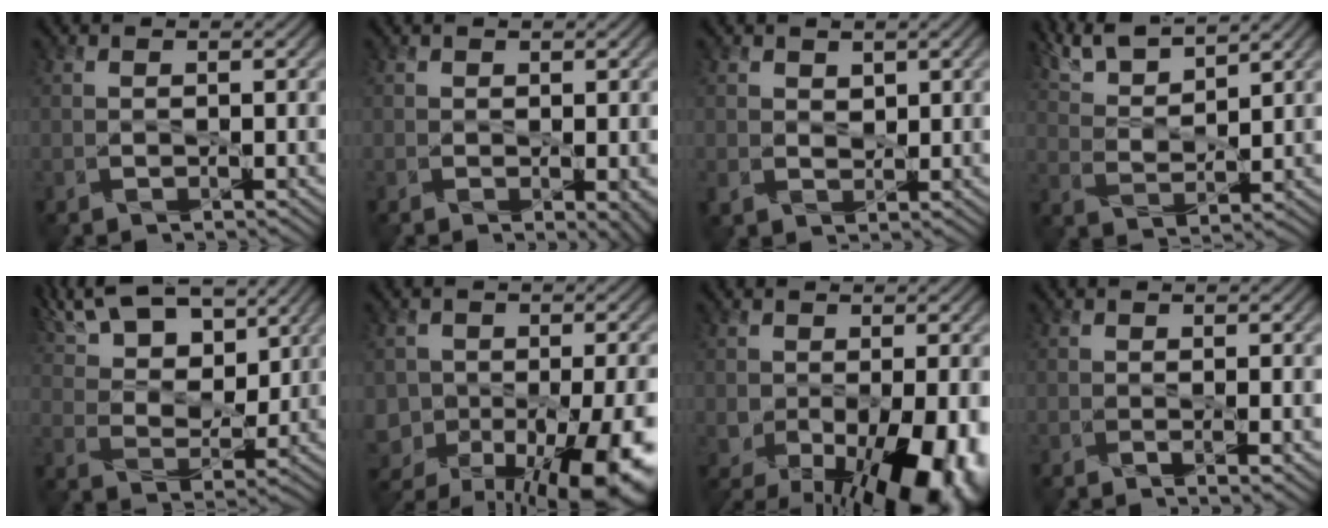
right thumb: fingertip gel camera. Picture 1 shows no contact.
{"total": 1.7, "force": [-0.2, 0.9, 1.5], "torque": [-0.017, -0.006, -0.001]}
{"total": 2.3, "force": [1.0, 1.8, 0.9], "torque": [-0.028, -0.006, 0.019]}
{"total": 7.0, "force": [5.9, 1.6, 3.4], "torque": [-0.086, 0.009, 0.117]}
{"total": 14.7, "force": [10.2, 6.3, 8.5], "torque": [-0.190, 0.008, 0.164]}
{"total": 17.3, "force": [-7.8, 11.2, 10.6], "torque": [-0.179, -0.043, -0.080]}
{"total": 12.9, "force": [-4.1, 7.1, 9.9], "torque": [-0.166, -0.052, -0.044]}
{"total": 2.0, "force": [-0.6, 0.8, 1.7], "torque": [-0.033, -0.010, -0.006]}